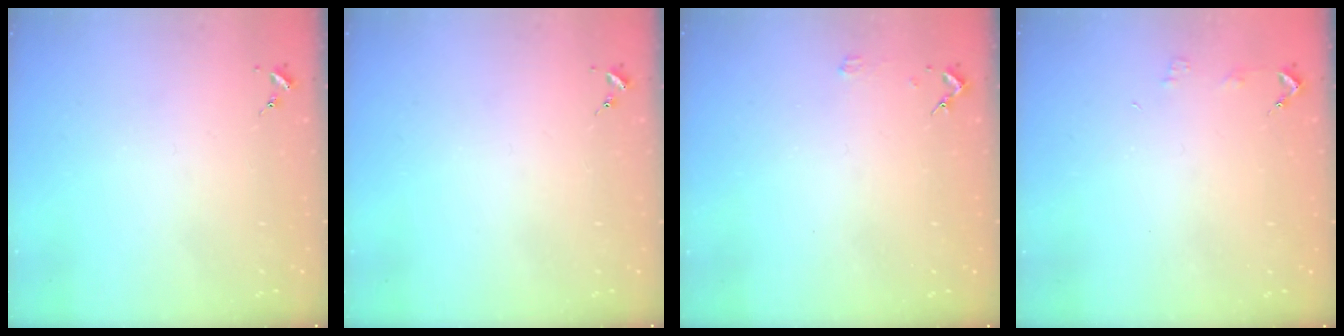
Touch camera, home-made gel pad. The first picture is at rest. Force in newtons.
{"total": 0.0}
{"total": 2.0, "press": 2.0, "slide": 0.2}
{"total": 2.9, "press": 2.9, "slide": 0.2}